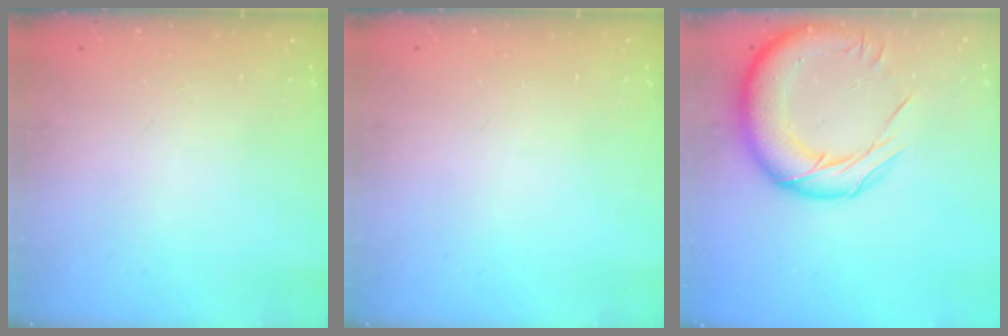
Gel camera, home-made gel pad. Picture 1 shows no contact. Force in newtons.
{"total": 0.0}
{"total": 18.5, "press": 18.2, "slide": 3.6}